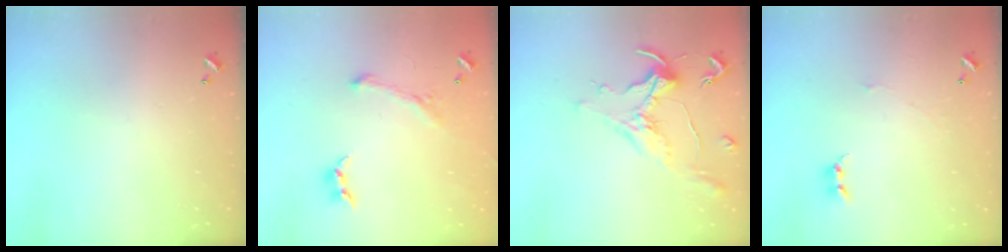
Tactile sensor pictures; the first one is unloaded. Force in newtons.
{"total": 1.1, "press": 0.6, "slide": 1.0}
{"total": 1.5, "press": 1.4, "slide": 0.6}
{"total": 1.3, "press": 1.2, "slide": 0.3}